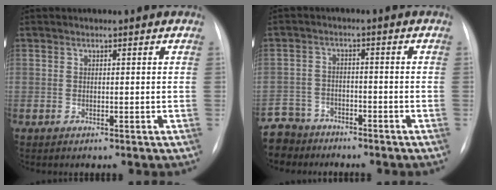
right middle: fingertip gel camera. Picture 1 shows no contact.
{"total": 8.4, "force": [-6.8, 4.9, 0.4], "torque": [-0.019, 0.003, -0.119]}